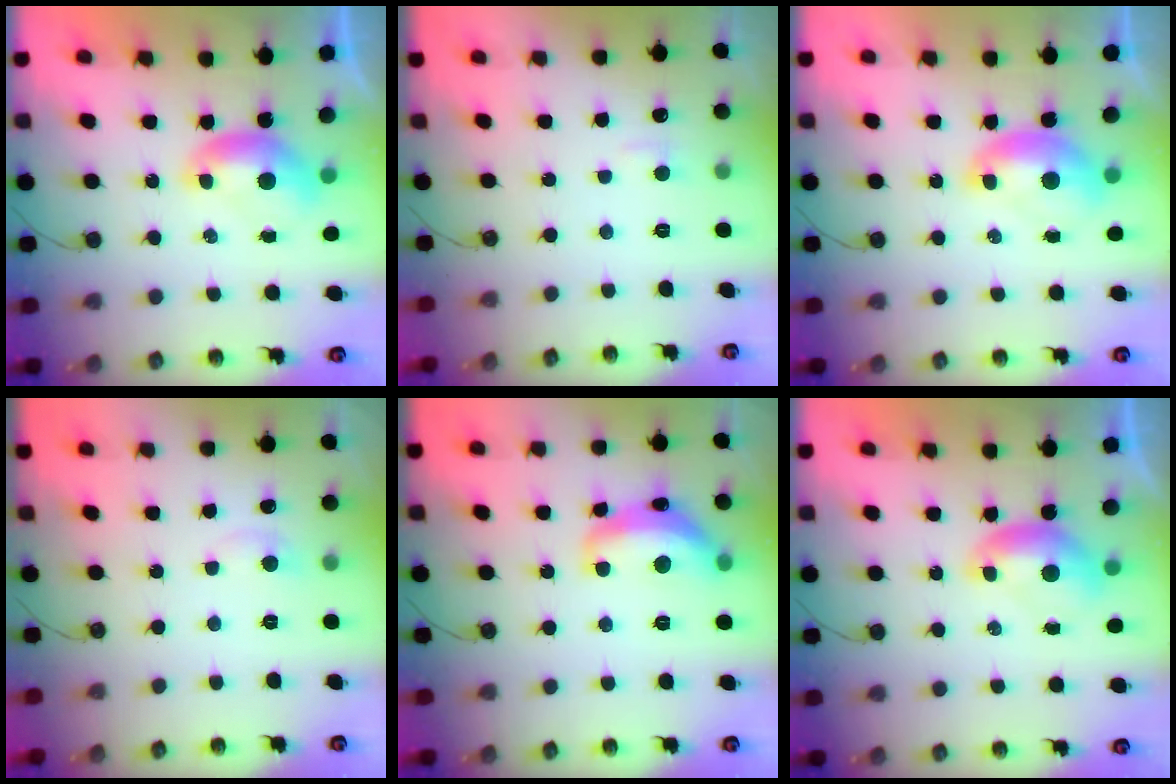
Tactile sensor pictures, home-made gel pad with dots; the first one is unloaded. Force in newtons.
{"total": 2.1, "press": 2.0, "slide": 0.6}
{"total": 2.1, "press": 2.0, "slide": 0.4}
{"total": 1.0, "press": 0.7, "slide": 0.8}
{"total": 7.4, "press": 7.3, "slide": 0.7}
{"total": 0.0}